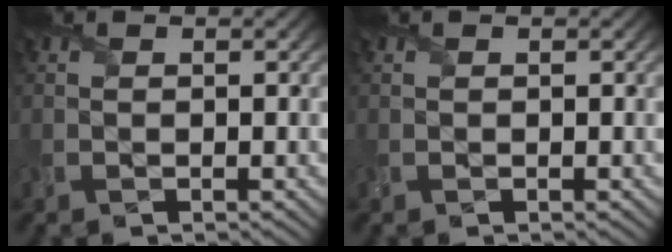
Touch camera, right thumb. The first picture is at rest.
{"total": 0.0}